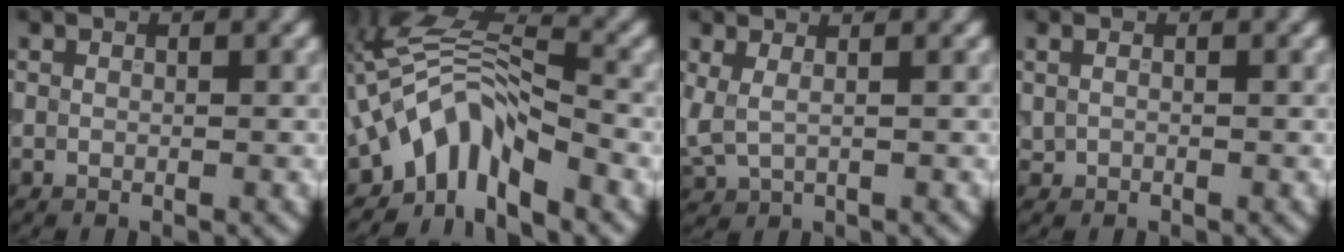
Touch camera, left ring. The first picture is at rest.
{"total": 6.1, "force": [-3.2, 2.6, 4.5], "torque": [-0.065, 0.006, -0.073]}
{"total": 2.2, "force": [1.1, 1.0, 1.6], "torque": [-0.042, -0.001, 0.025]}
{"total": 0.7, "force": [0.2, 0.5, 0.5], "torque": [-0.012, -0.001, 0.002]}